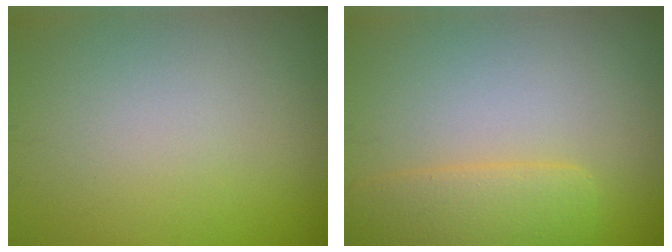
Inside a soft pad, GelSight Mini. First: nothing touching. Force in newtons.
{"total": 3.7, "press": 3.7, "slide": 0.4}